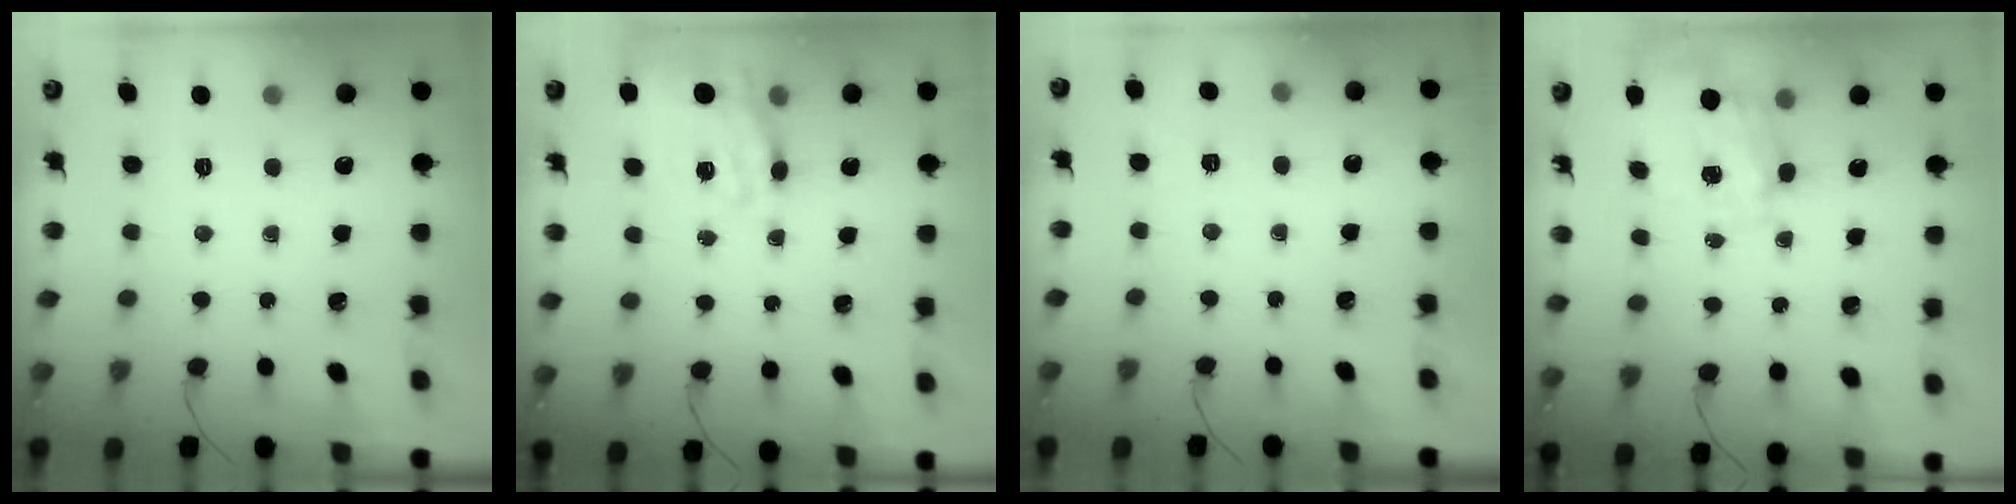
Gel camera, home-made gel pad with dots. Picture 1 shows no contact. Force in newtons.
{"total": 11.4, "press": 10.8, "slide": 3.9}
{"total": 1.8, "press": 0.2, "slide": 1.8}
{"total": 2.7, "press": 2.6, "slide": 1.0}